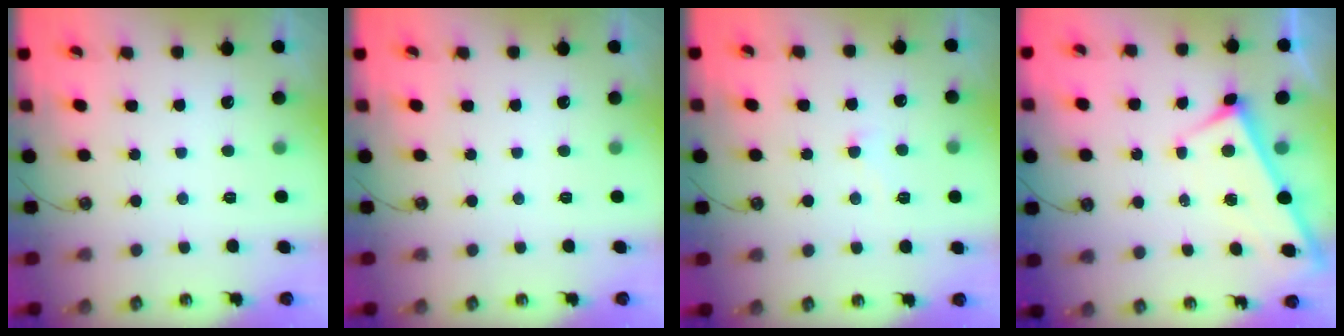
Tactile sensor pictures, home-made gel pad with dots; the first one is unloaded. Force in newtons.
{"total": 0.0}
{"total": 3.6, "press": 3.5, "slide": 0.6}
{"total": 2.6, "press": 2.6, "slide": 0.4}